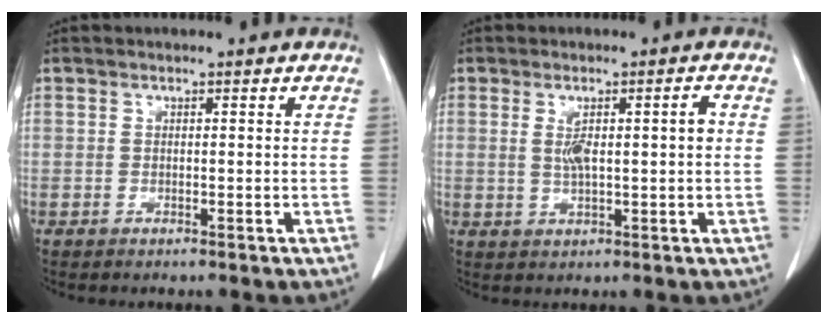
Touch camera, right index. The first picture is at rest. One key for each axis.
{"total": 4.9, "fx": 0.7, "fy": 0.8, "fz": 4.7, "tx": -0.083, "ty": 0.009, "tz": 0.015}